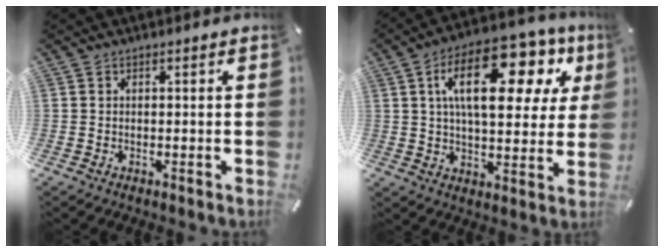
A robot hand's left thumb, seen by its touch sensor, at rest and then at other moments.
{"total": 22.0, "force": [8.9, 10.2, 17.4], "torque": [-0.288, -0.024, 0.139]}